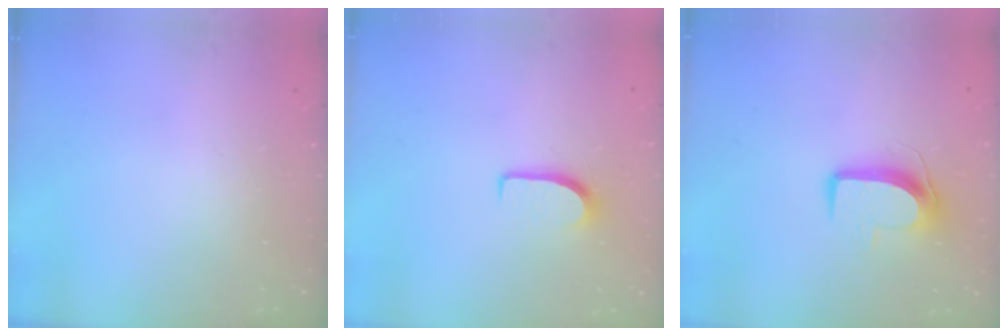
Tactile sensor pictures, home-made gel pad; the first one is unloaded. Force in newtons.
{"total": 6.5, "press": 6.4, "slide": 0.6}
{"total": 9.1, "press": 9.1, "slide": 0.1}